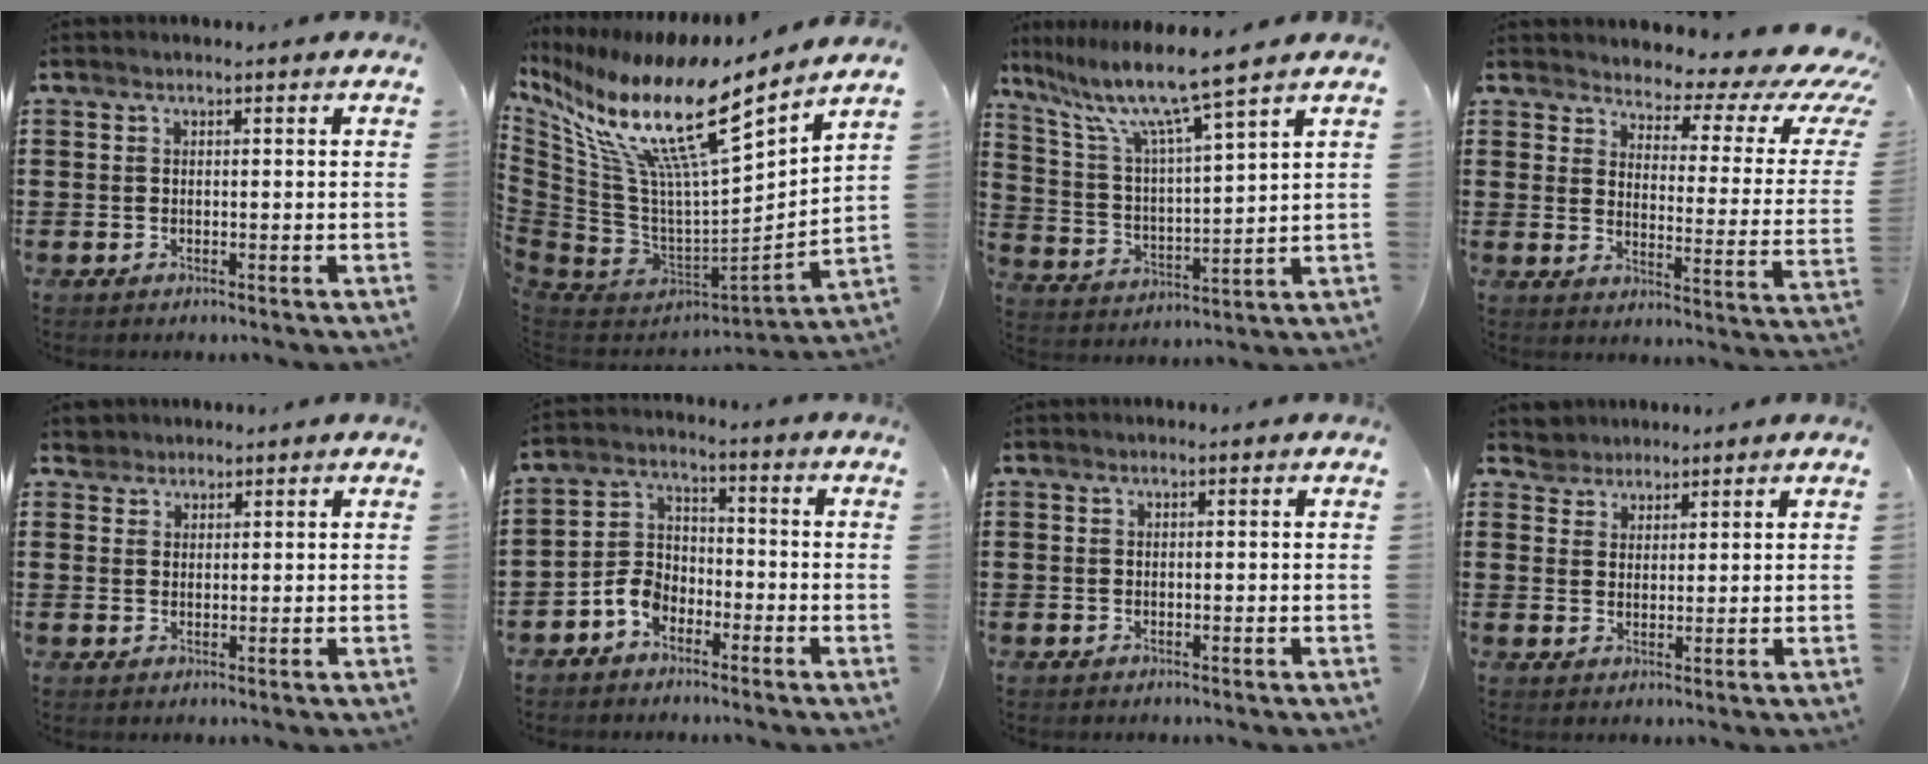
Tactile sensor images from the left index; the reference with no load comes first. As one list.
[{"total": 16.6, "force": [9.9, 4.0, 12.8], "torque": [-0.267, -0.066, 0.159]}, {"total": 9.4, "force": [7.8, -0.5, 5.2], "torque": [-0.133, -0.045, 0.126]}, {"total": 4.6, "force": [3.7, 1.5, 2.2], "torque": [-0.050, -0.032, 0.056]}, {"total": 2.2, "force": [1.9, 1.1, -0.1], "torque": [0.002, 0.003, 0.036]}, {"total": 5.2, "force": [-3.4, 3.3, 2.0], "torque": [-0.061, 0.009, -0.072]}, {"total": 0.0}, {"total": 2.9, "force": [2.5, 1.3, -0.6], "torque": [-0.002, 0.004, 0.049]}]